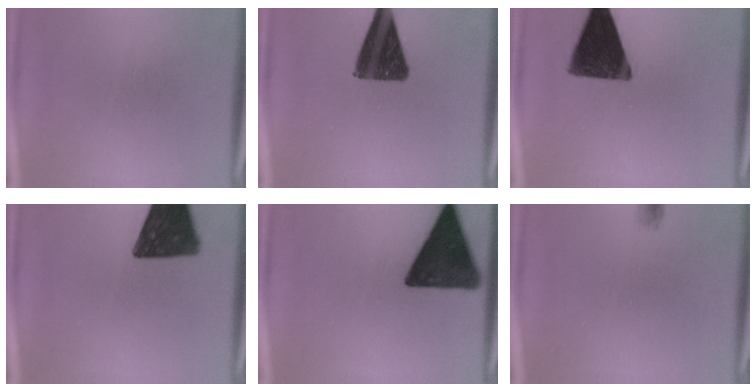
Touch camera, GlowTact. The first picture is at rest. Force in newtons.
{"total": 13.2}
{"total": 14.1}
{"total": 16.1}
{"total": 15.8}
{"total": 1.4}